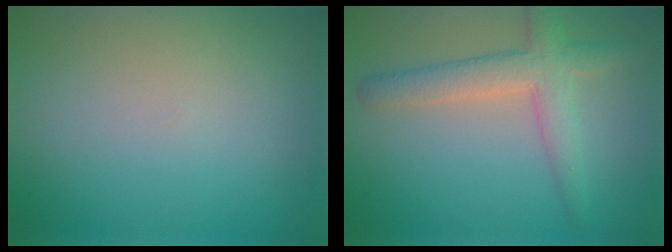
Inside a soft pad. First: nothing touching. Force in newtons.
{"total": 4.1, "press": 4.1, "slide": 0.2}